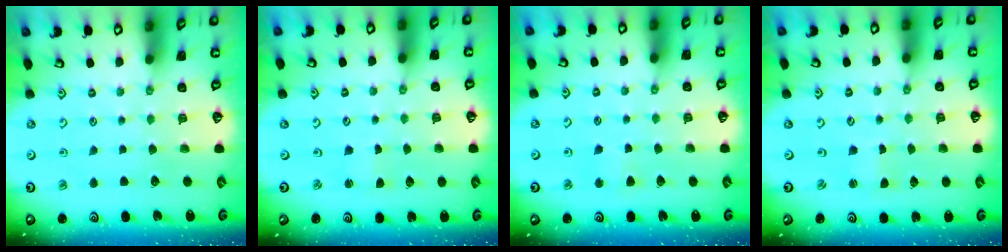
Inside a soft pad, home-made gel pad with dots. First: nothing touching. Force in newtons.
{"total": 0.9, "press": 0.9, "slide": 0.0}
{"total": 2.5, "press": 2.5, "slide": 0.5}
{"total": 0.9, "press": 0.9, "slide": 0.0}